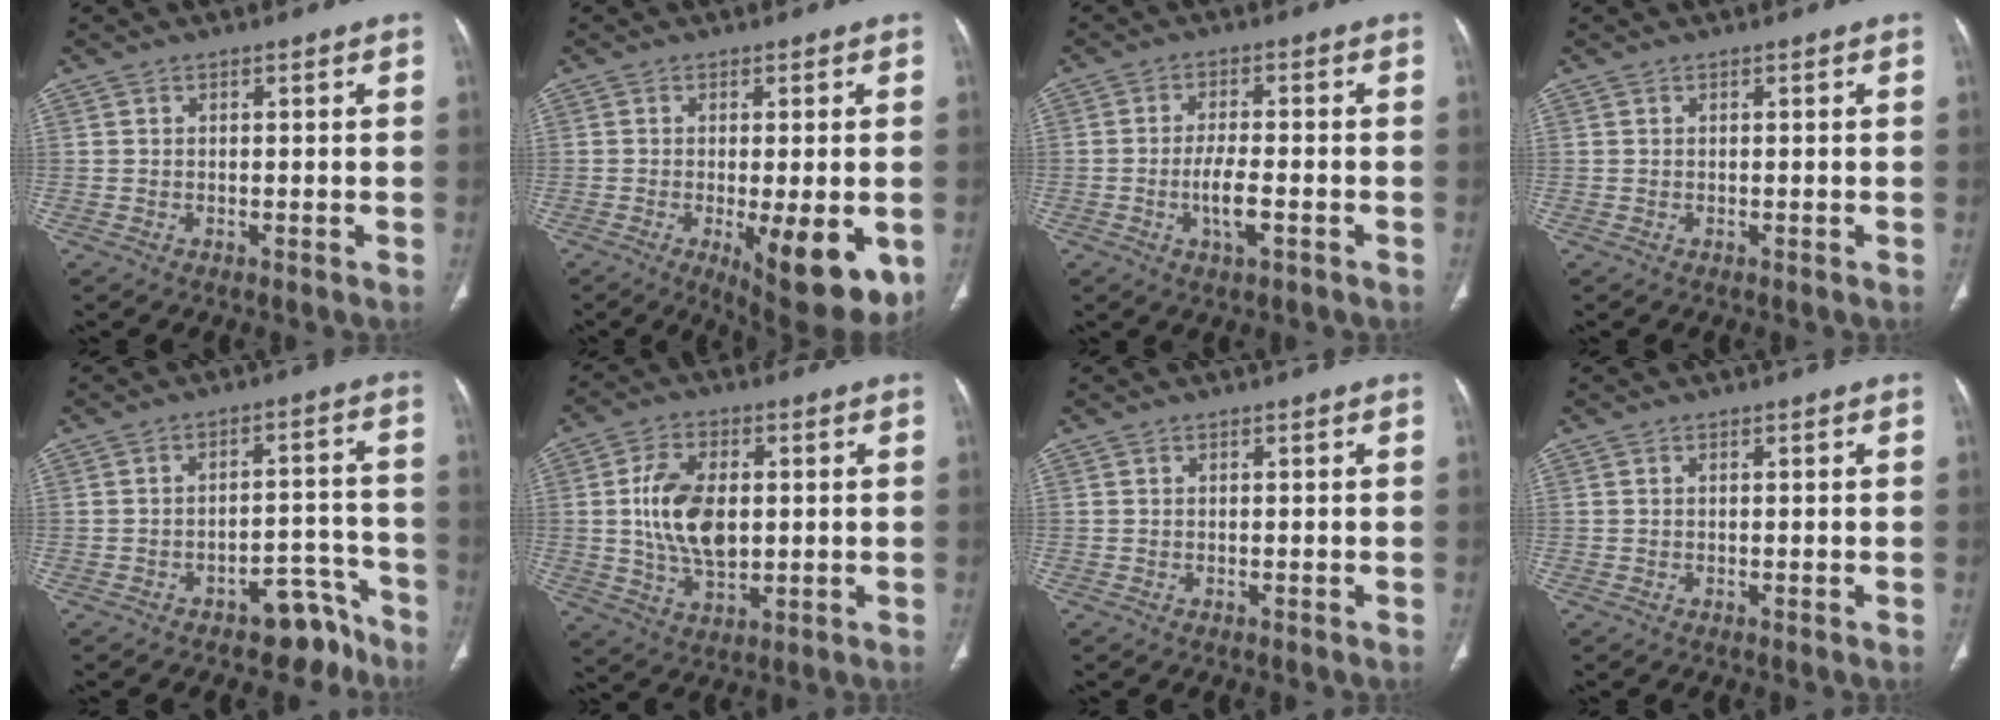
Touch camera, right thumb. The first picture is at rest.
{"total": 13.4, "force": [-3.9, 4.3, 12.1], "torque": [-0.148, -0.021, -0.042]}
{"total": 5.4, "force": [-1.9, 1.9, 4.8], "torque": [-0.089, 0.005, -0.033]}
{"total": 0.0}
{"total": 7.5, "force": [-5.7, 3.9, 2.9], "torque": [-0.008, 0.077, -0.079]}
{"total": 12.2, "force": [1.0, 7.3, 9.8], "torque": [-0.172, -0.004, 0.024]}
{"total": 0.0}
{"total": 0.0}